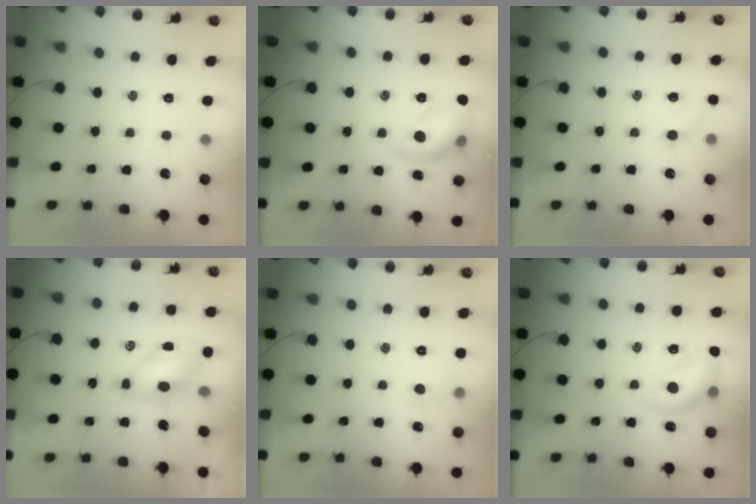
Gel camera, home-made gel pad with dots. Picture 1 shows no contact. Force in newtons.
{"total": 12.4, "press": 12.4, "slide": 0.4}
{"total": 5.3, "press": 5.3, "slide": 0.7}
{"total": 6.9, "press": 6.8, "slide": 0.8}
{"total": 3.8, "press": 3.5, "slide": 1.2}
{"total": 14.4, "press": 14.1, "slide": 3.0}